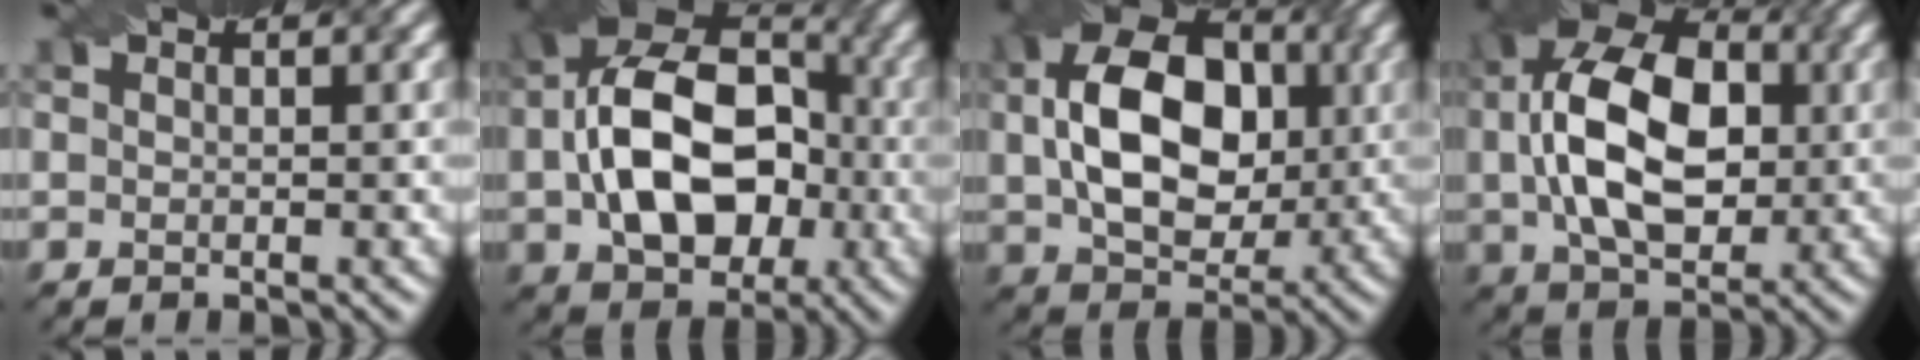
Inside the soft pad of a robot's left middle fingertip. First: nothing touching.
{"total": 12.6, "force": [-1.0, 8.4, 9.4], "torque": [-0.156, 0.003, -0.017]}
{"total": 11.6, "force": [1.2, 8.0, 8.3], "torque": [-0.162, 0.002, 0.023]}
{"total": 12.4, "force": [1.1, 7.7, 9.6], "torque": [-0.190, 0.014, 0.018]}